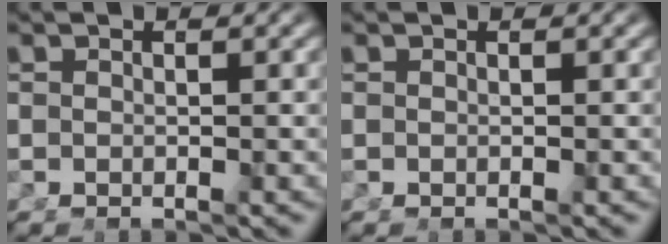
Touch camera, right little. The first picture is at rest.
{"total": 0.0}